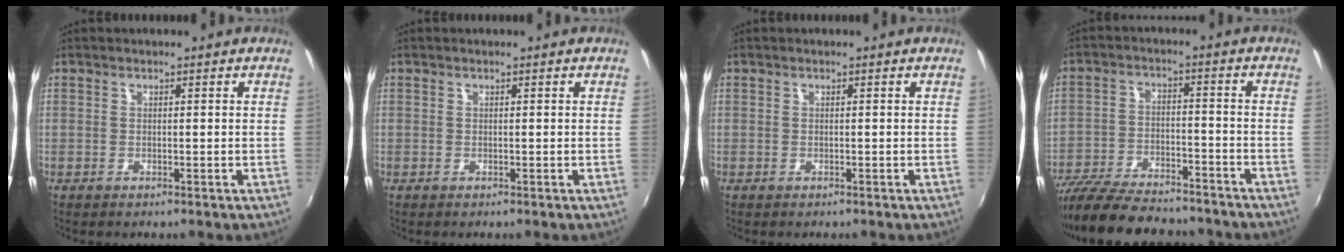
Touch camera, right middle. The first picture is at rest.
{"total": 0.0}
{"total": 0.0}
{"total": 21.1, "force": [-17.9, 5.9, 9.5], "torque": [-0.197, -0.030, -0.277]}